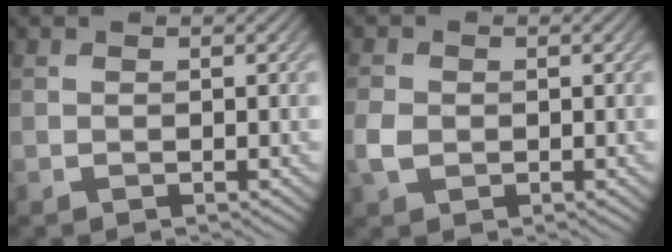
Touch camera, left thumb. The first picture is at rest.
{"total": 2.6, "force": [-0.5, 2.1, 1.6], "torque": [-0.043, -0.003, -0.013]}